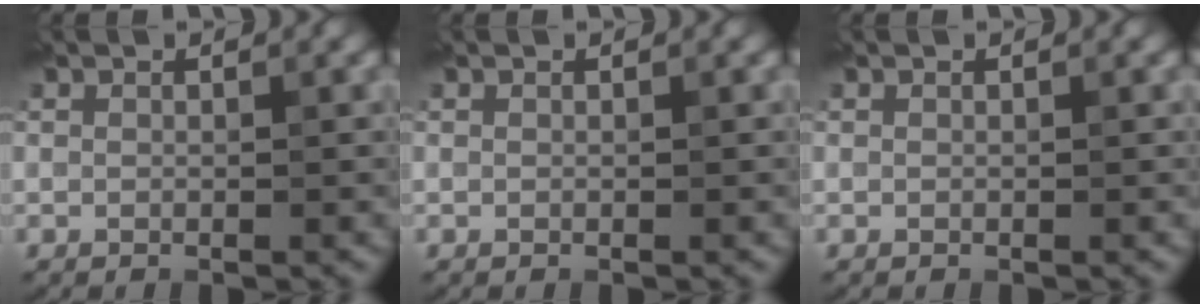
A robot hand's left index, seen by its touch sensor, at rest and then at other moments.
{"total": 0.0}
{"total": 0.0}